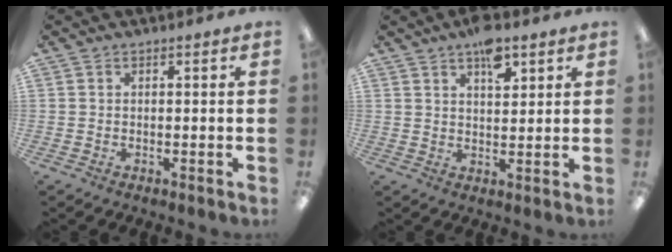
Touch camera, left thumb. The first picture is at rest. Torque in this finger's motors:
{"motor_torque": [2.03, 0.89, 0.99, -0.56, 0.00]}